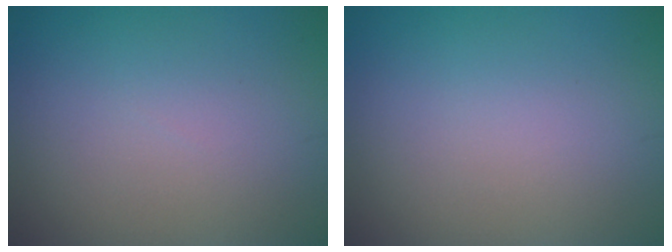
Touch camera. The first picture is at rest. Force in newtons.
{"total": 0.0}